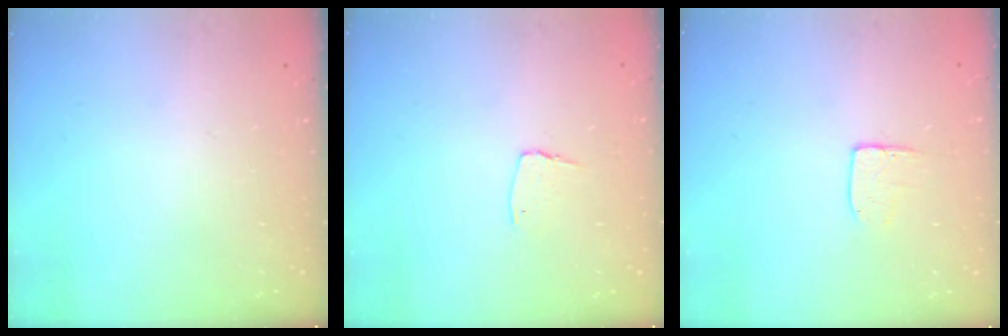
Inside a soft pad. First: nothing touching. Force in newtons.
{"total": 5.4, "press": 5.3, "slide": 0.5}
{"total": 6.8, "press": 6.8, "slide": 0.5}